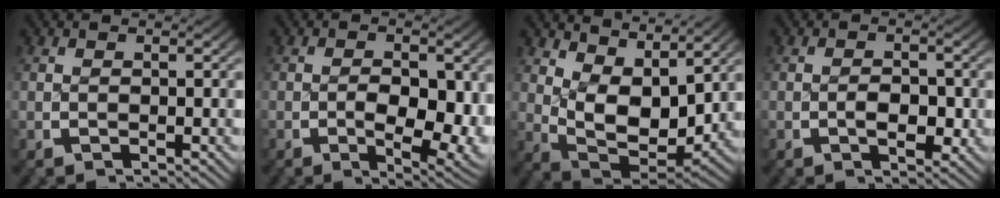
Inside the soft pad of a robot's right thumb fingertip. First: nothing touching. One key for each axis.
{"total": 6.8, "fx": -1.3, "fy": 3.5, "fz": 5.7, "tx": -0.094, "ty": -0.031, "tz": -0.010}
{"total": 8.0, "fx": 1.3, "fy": 4.9, "fz": 6.2, "tx": -0.131, "ty": -0.046, "tz": 0.038}
{"total": 2.7, "fx": -0.5, "fy": 1.7, "fz": 2.1, "tx": -0.029, "ty": -0.006, "tz": -0.007}